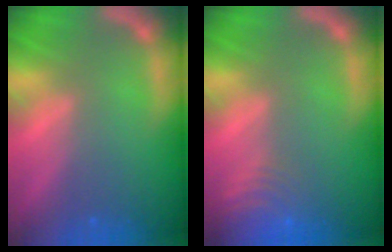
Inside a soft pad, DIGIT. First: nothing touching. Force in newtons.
{"total": 8.0}